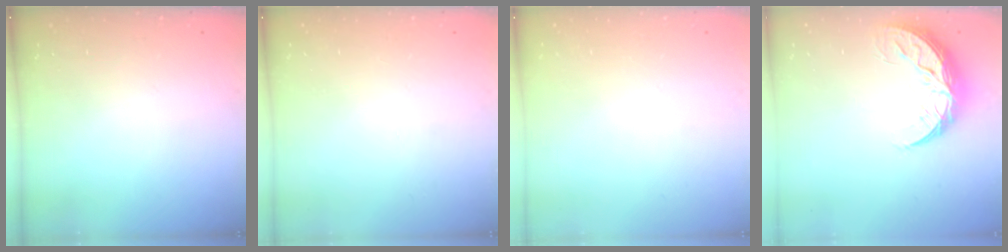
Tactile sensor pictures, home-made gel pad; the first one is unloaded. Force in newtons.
{"total": 0.0}
{"total": 0.0}
{"total": 9.0, "press": 9.0, "slide": 0.3}